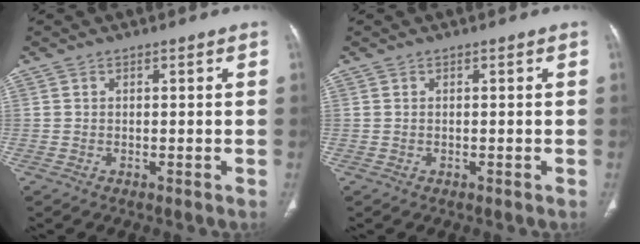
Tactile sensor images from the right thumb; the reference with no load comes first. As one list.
[{"total": 0.0}]